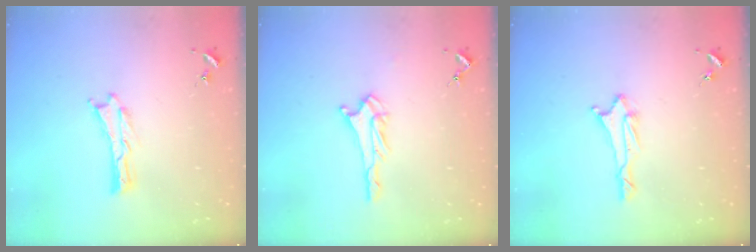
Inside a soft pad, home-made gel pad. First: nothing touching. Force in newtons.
{"total": 2.6, "press": 2.6, "slide": 0.3}
{"total": 1.9, "press": 1.9, "slide": 0.5}